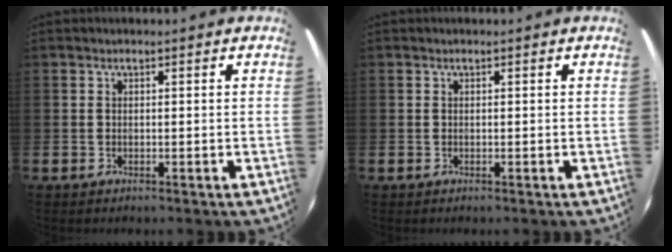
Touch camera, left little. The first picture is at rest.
{"total": 0.0}